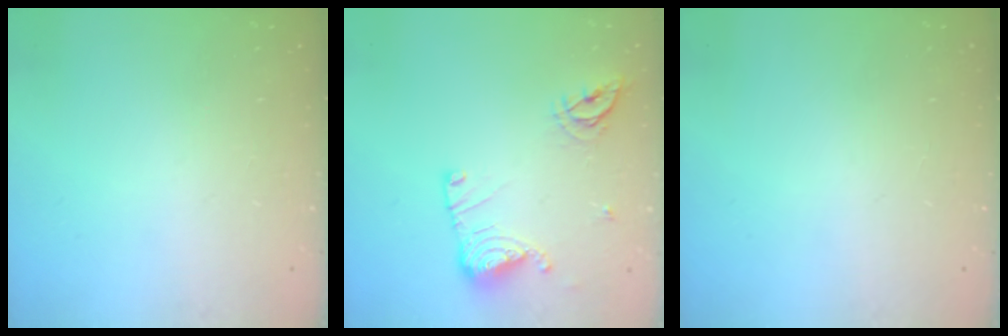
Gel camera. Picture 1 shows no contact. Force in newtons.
{"total": 12.8, "press": 12.8, "slide": 0.5}
{"total": 0.0}